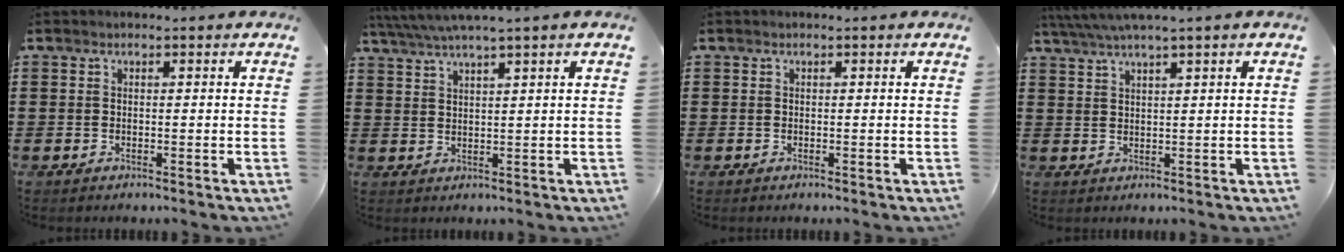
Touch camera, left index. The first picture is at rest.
{"total": 3.1, "force": [2.4, -0.6, 1.9], "torque": [-0.042, -0.006, 0.043]}
{"total": 0.0}
{"total": 2.6, "force": [1.9, -0.4, 1.7], "torque": [-0.036, 0.000, 0.033]}